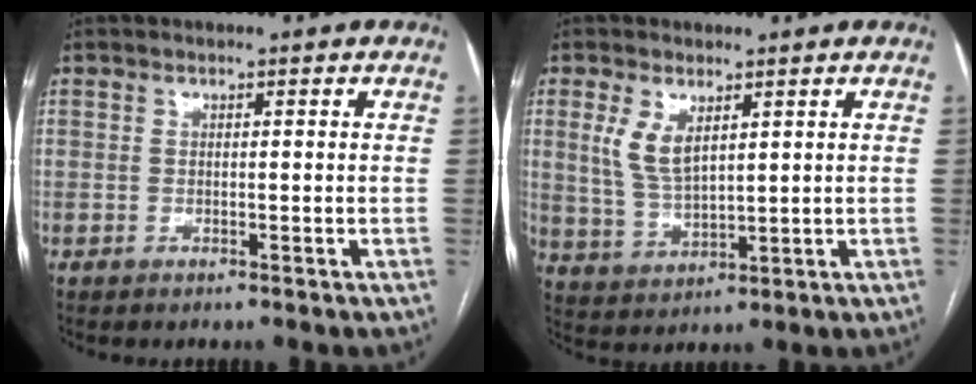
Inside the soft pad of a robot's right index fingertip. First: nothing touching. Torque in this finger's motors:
{"motor_torque": [1.26, 0.50, 0.71, 0.17]}